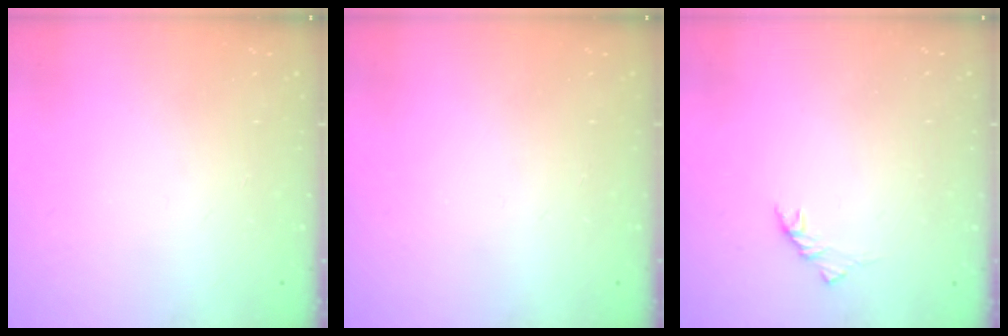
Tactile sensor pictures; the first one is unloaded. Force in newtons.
{"total": 0.0}
{"total": 3.0, "press": 2.9, "slide": 0.9}